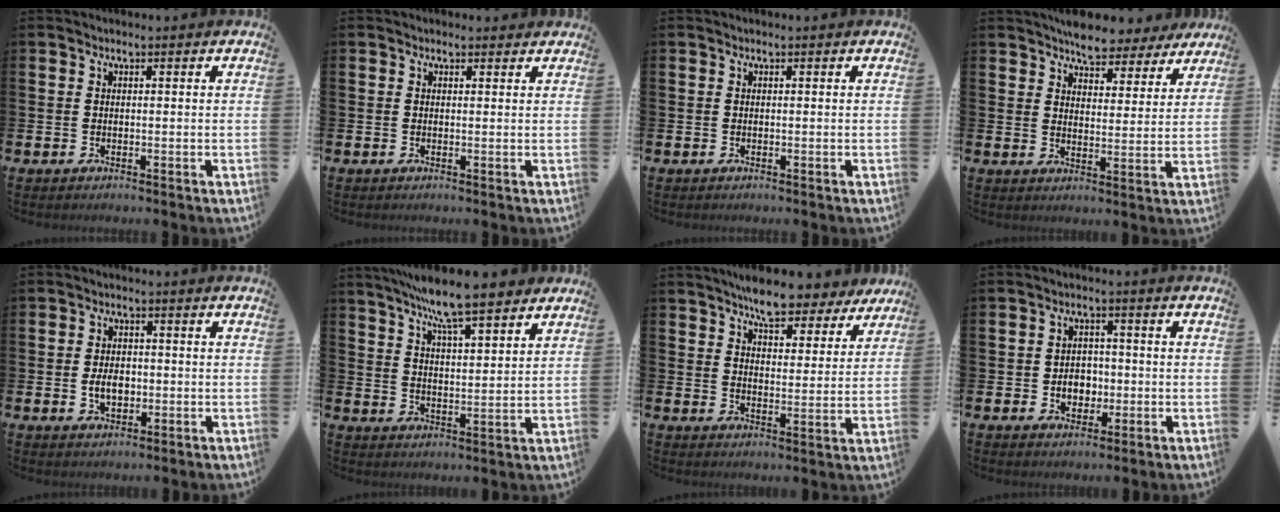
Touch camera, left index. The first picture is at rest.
{"total": 0.6, "force": [0.5, 0.3, 0.2], "torque": [0.003, 0.001, 0.008]}
{"total": 0.0}
{"total": 6.3, "force": [5.9, 2.1, 0.8], "torque": [-0.025, -0.035, 0.104]}
{"total": 3.5, "force": [-0.4, 2.3, 2.6], "torque": [-0.034, -0.001, -0.012]}
{"total": 9.6, "force": [8.6, 1.1, 4.2], "torque": [-0.097, -0.037, 0.152]}
{"total": 8.1, "force": [7.5, 1.8, 2.3], "torque": [-0.052, -0.037, 0.136]}
{"total": 3.5, "force": [-0.7, 2.9, 1.8], "torque": [-0.025, 0.001, -0.022]}